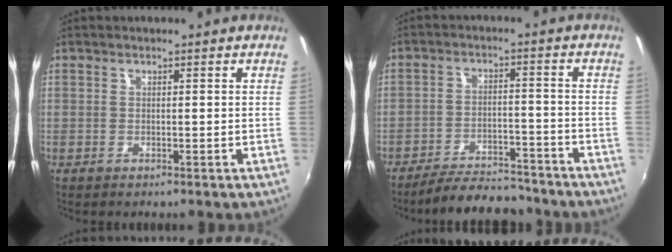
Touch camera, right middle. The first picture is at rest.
{"total": 12.1, "force": [-10.9, 3.1, 4.2], "torque": [-0.098, 0.003, -0.156]}